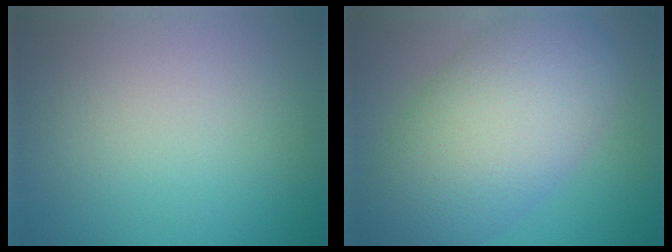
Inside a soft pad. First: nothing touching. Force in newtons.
{"total": 12.1, "press": 12.1, "slide": 0.2}